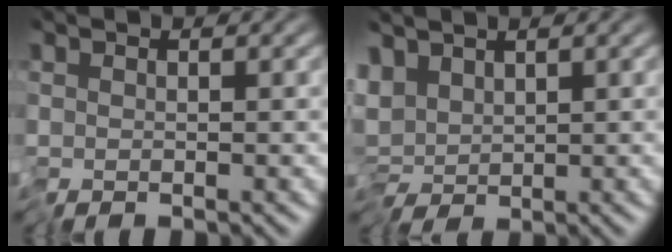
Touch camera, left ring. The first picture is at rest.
{"total": 2.8, "force": [0.3, 1.6, 2.3], "torque": [-0.039, 0.003, 0.003]}